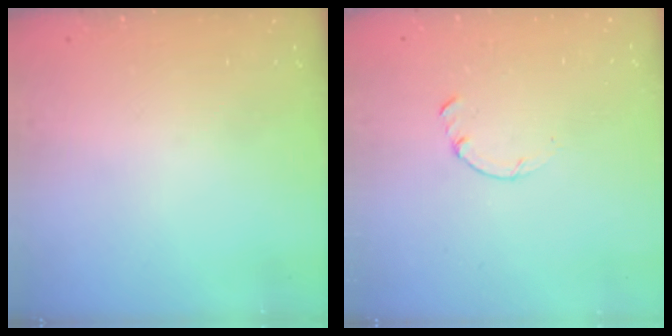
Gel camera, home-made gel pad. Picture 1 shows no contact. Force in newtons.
{"total": 0.0}